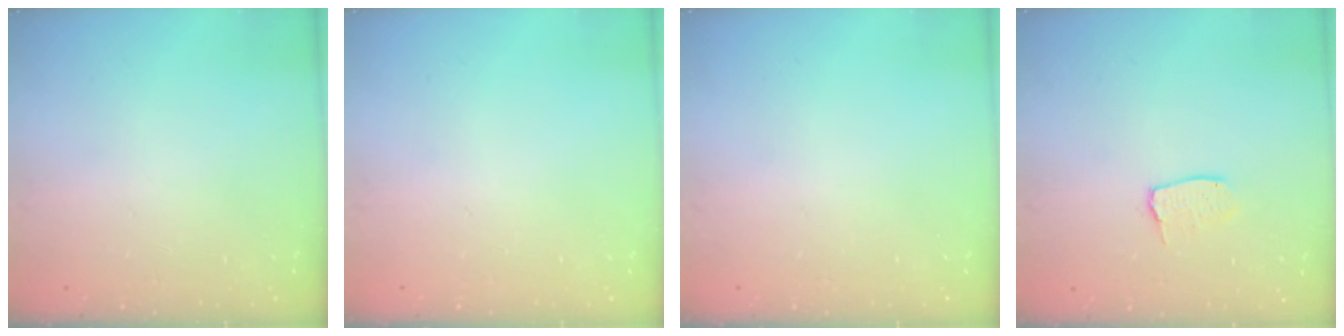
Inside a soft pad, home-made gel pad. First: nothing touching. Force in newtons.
{"total": 0.0}
{"total": 0.0}
{"total": 5.6, "press": 5.6, "slide": 0.4}